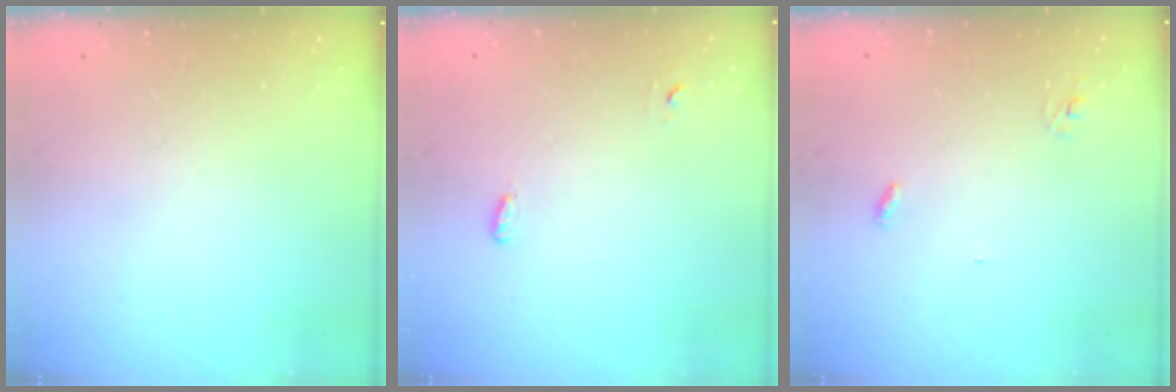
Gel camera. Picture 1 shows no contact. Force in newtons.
{"total": 2.8, "press": 2.7, "slide": 0.6}
{"total": 2.8, "press": 2.8, "slide": 0.3}